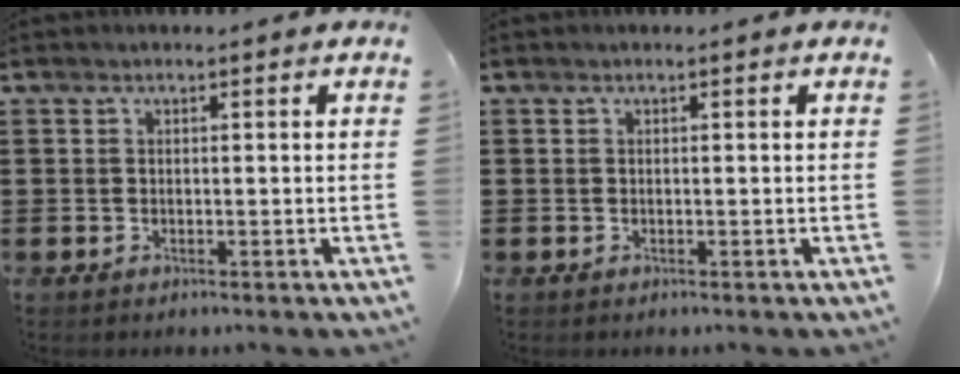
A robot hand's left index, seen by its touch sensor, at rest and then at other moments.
{"total": 0.0}